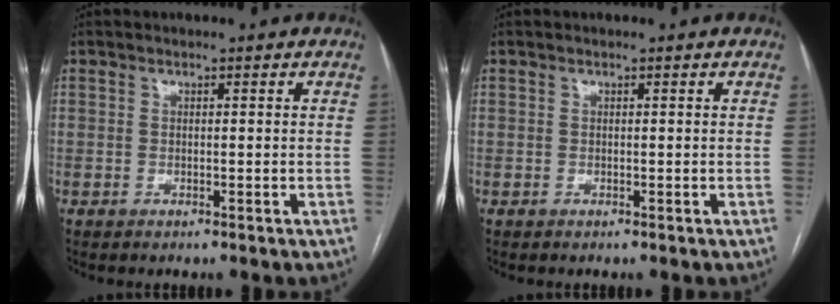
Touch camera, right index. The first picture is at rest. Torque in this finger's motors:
{"motor_torque": [0.04, 0.04, 0.00, 0.00]}